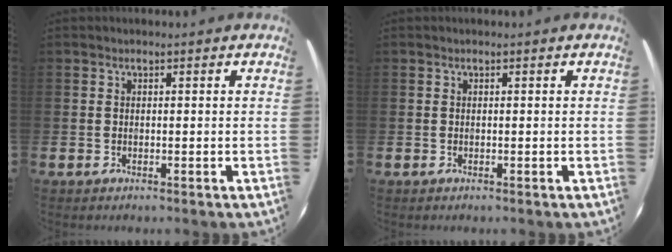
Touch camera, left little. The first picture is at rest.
{"total": 0.0}